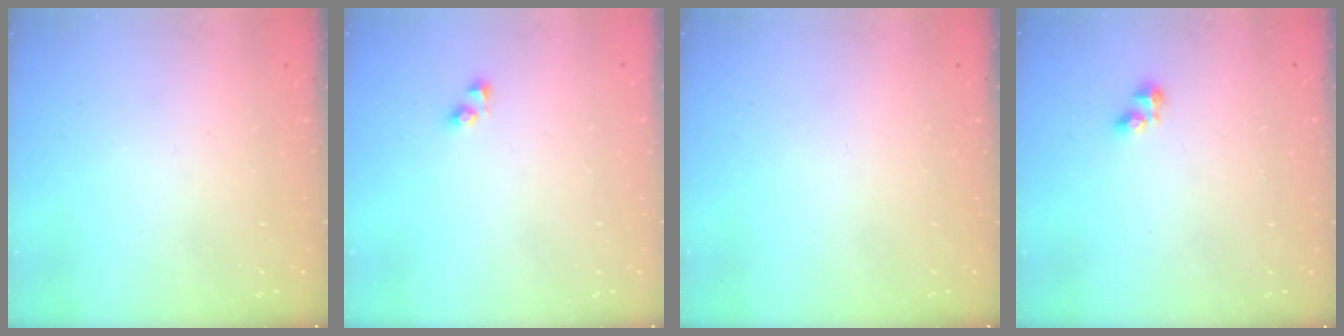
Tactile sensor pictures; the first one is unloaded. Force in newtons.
{"total": 3.8, "press": 3.8, "slide": 0.5}
{"total": 0.0}
{"total": 2.7, "press": 2.7, "slide": 0.3}